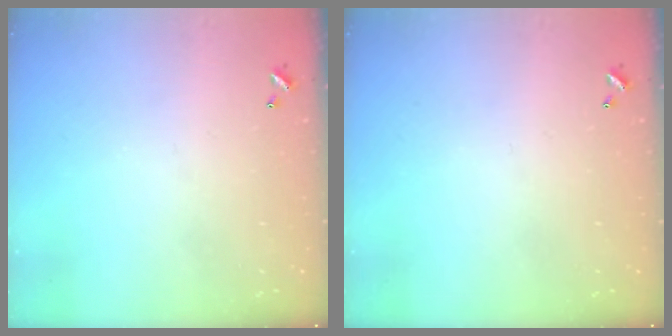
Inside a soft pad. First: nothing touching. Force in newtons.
{"total": 0.0}